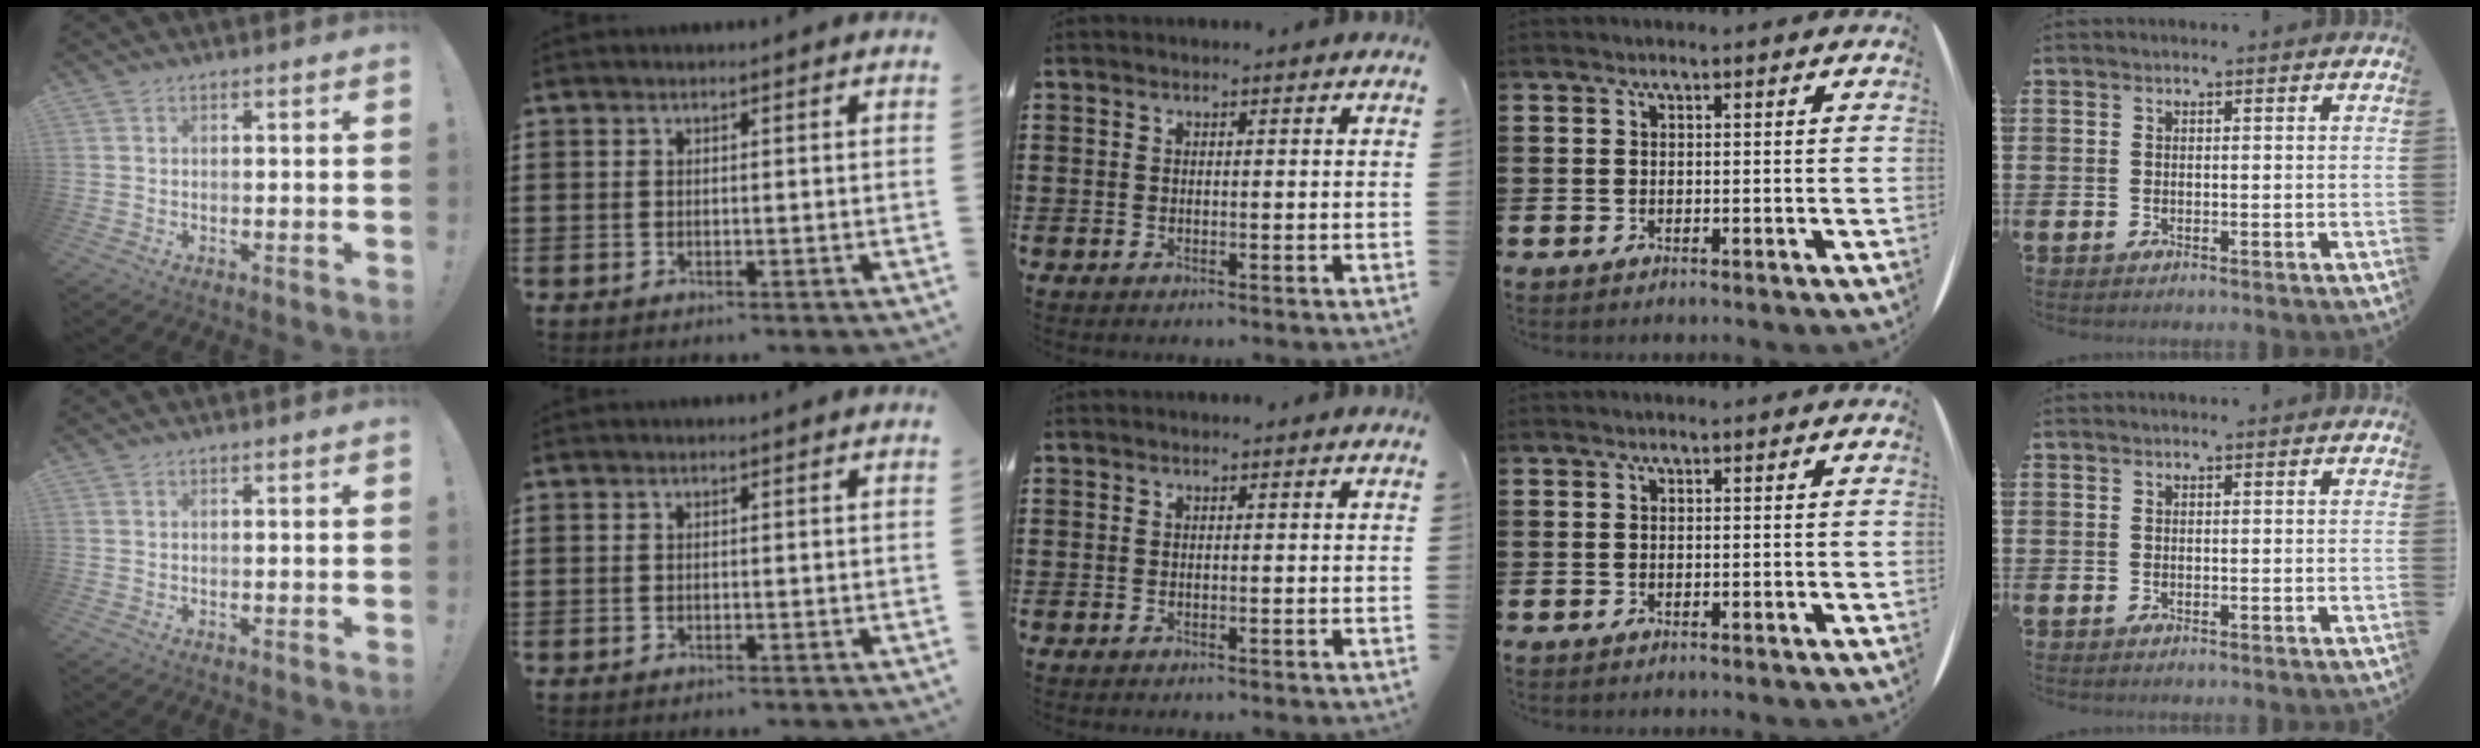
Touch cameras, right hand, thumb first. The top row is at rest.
{}